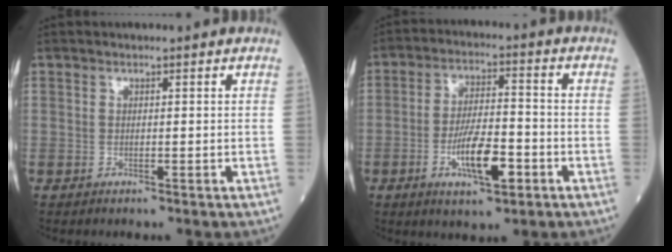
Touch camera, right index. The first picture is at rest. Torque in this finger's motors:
{"motor_torque": [0.52, 0.02, 0.19, 0.12]}